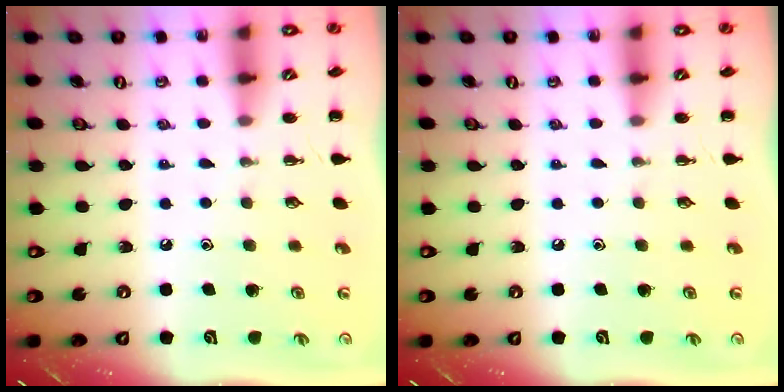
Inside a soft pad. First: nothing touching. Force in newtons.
{"total": 0.0}